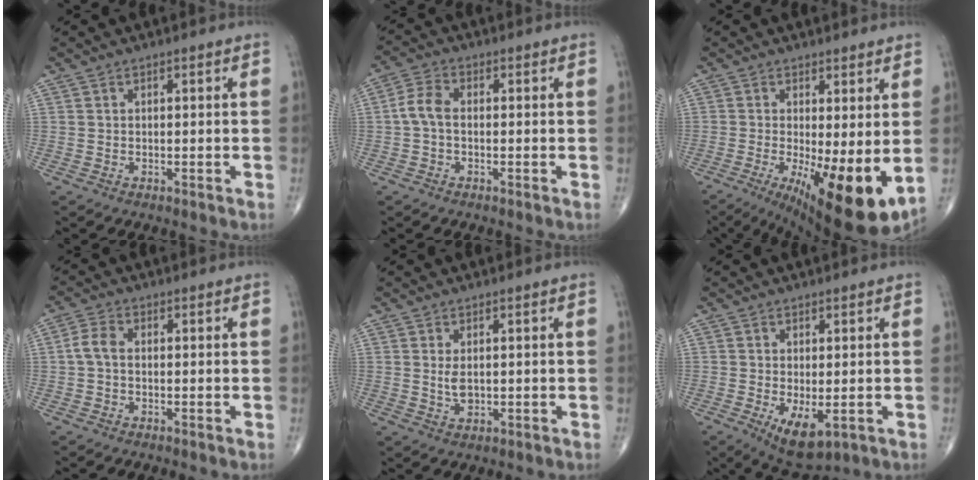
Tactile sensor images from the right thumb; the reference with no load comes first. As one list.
[{"total": 4.4, "force": [-0.4, 2.7, 3.5], "torque": [-0.071, 0.014, -0.017]}, {"total": 15.0, "force": [-2.6, 4.7, 14.0], "torque": [-0.201, -0.027, -0.021]}, {"total": 3.3, "force": [-0.2, 2.1, 2.6], "torque": [-0.052, 0.009, -0.011]}, {"total": 2.8, "force": [0.3, 1.5, 2.3], "torque": [-0.041, -0.007, 0.010]}, {"total": 6.9, "force": [-1.8, 3.2, 5.9], "torque": [-0.095, -0.019, -0.016]}]